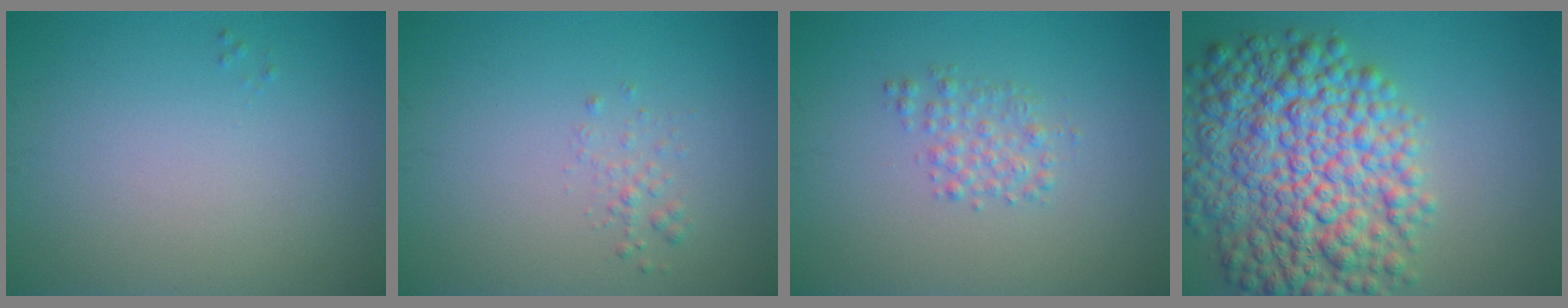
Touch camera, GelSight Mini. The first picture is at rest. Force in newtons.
{"total": 1.0, "press": 1.0, "slide": 0.1}
{"total": 1.8, "press": 1.8, "slide": 0.0}
{"total": 11.8, "press": 11.8, "slide": 0.4}